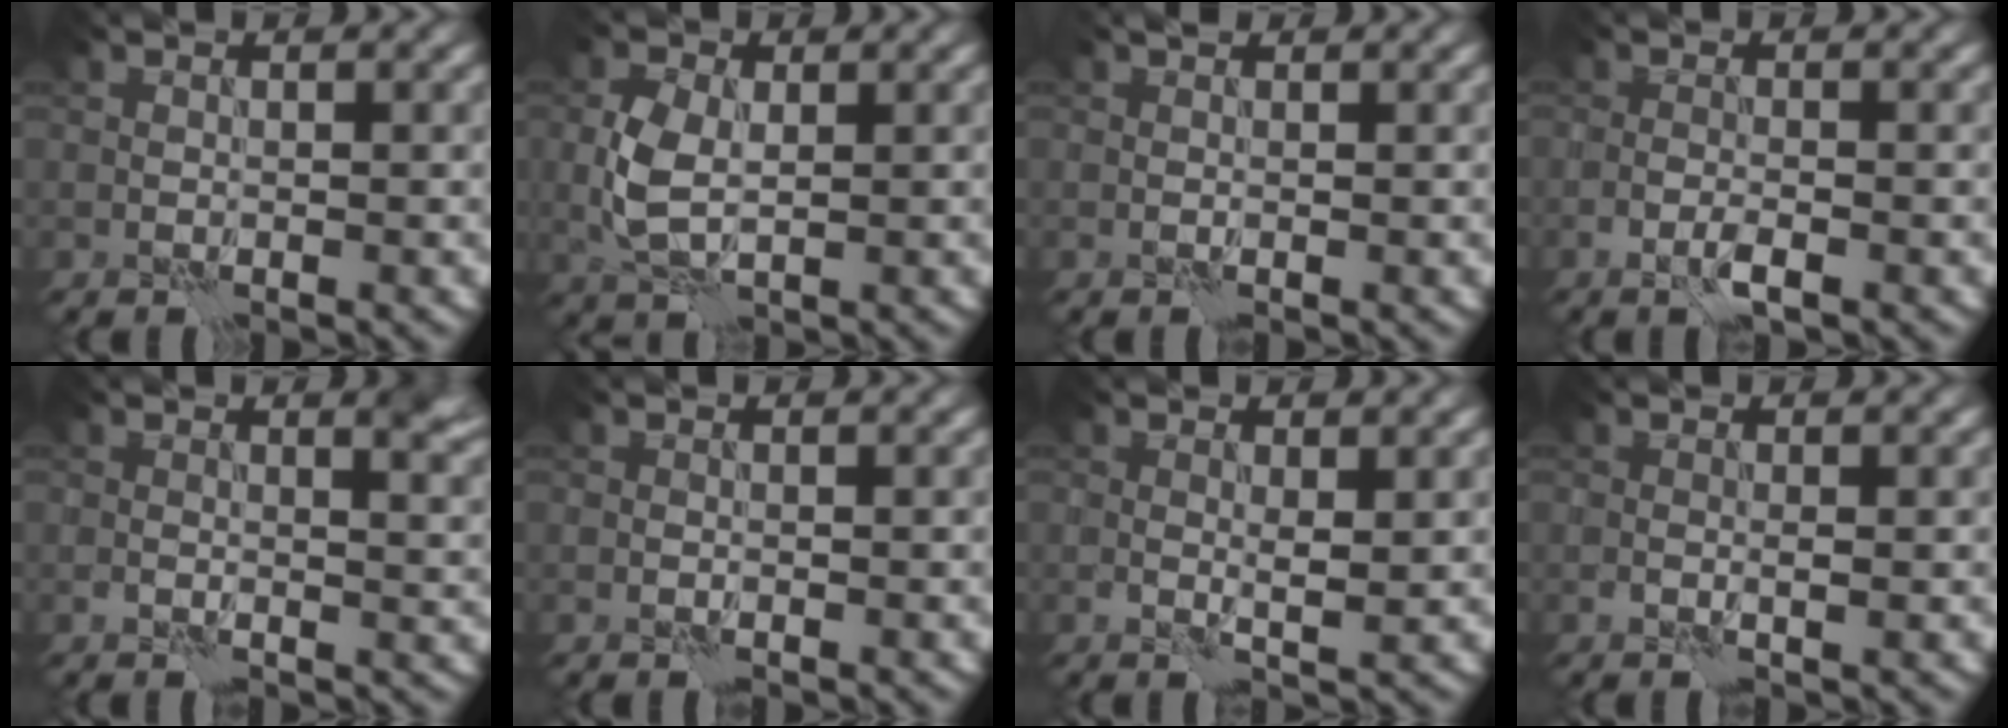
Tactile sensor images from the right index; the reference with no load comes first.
{"total": 3.9, "force": [0.1, 2.5, 3.0], "torque": [-0.073, 0.002, 0.002]}
{"total": 0.7, "force": [0.5, 0.3, 0.3], "torque": [-0.005, -0.001, 0.004]}
{"total": 1.8, "force": [-0.9, 0.3, 1.5], "torque": [-0.030, 0.001, -0.021]}
{"total": 2.8, "force": [1.2, 1.0, 2.4], "torque": [-0.032, -0.004, 0.014]}
{"total": 0.0}
{"total": 1.4, "force": [0.3, 0.2, 1.4], "torque": [-0.024, -0.003, 0.004]}
{"total": 0.9, "force": [-0.2, 0.1, 0.8], "torque": [-0.016, 0.000, -0.005]}